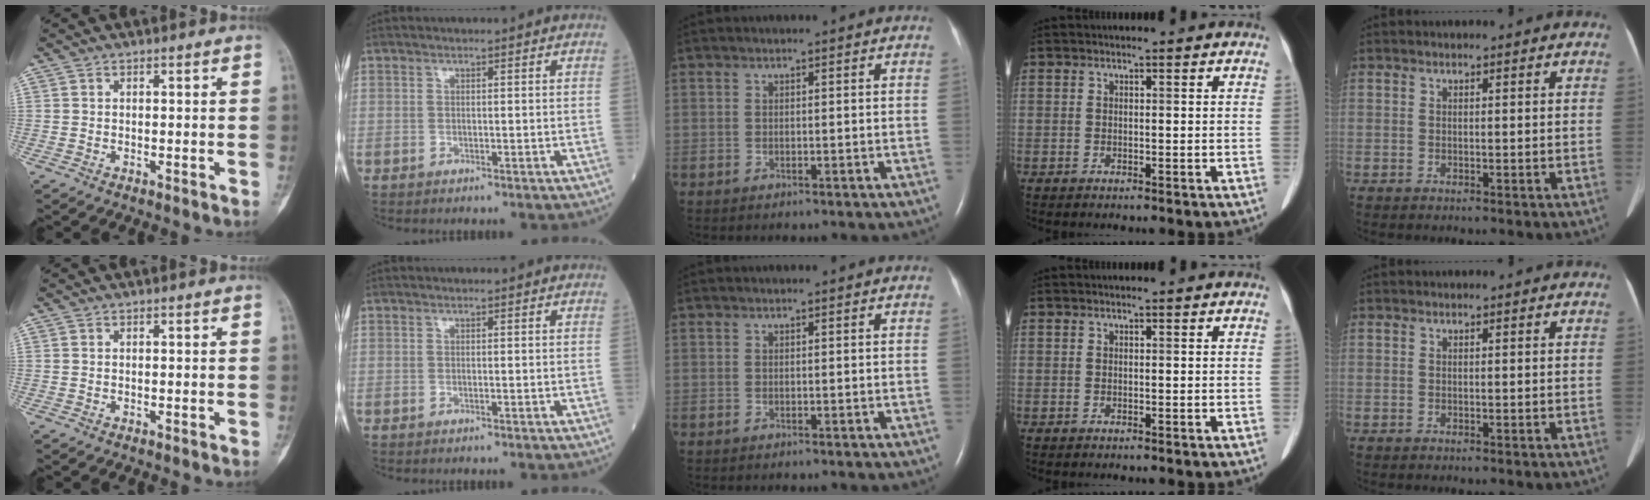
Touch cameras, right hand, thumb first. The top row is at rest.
{}